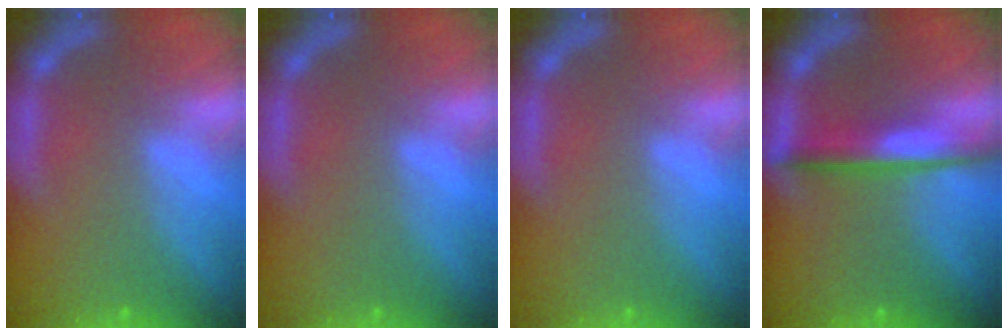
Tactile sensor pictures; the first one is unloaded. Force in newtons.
{"total": 0.0}
{"total": 0.0}
{"total": 4.0}